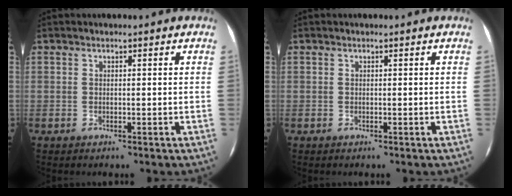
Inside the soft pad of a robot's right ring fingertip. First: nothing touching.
{"total": 0.0}